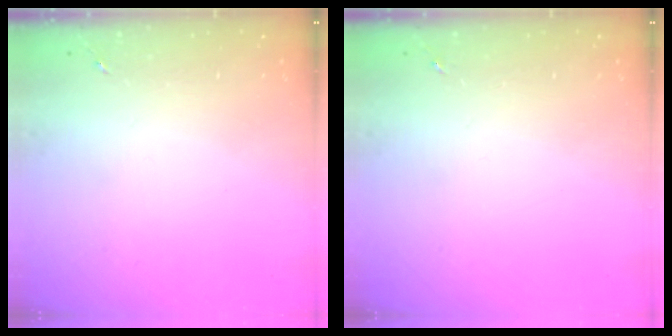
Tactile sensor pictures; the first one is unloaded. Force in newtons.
{"total": 0.0}